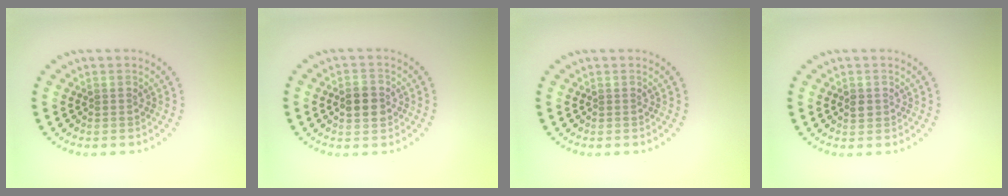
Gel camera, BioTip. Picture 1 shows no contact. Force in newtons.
{"total": 2.8, "press": 2.8, "slide": 0.2}
{"total": 0.0}
{"total": 1.1, "press": 1.1, "slide": 0.3}